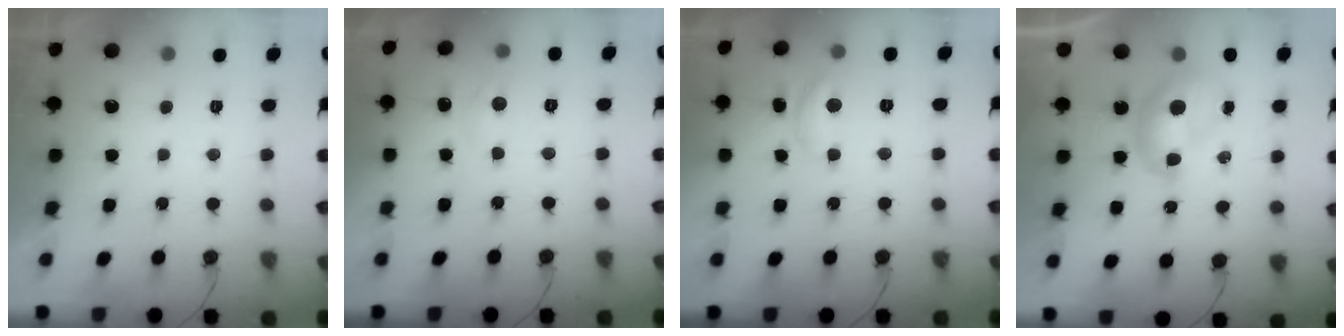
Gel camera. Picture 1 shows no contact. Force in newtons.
{"total": 5.6, "press": 5.6, "slide": 0.8}
{"total": 8.0, "press": 8.0, "slide": 0.4}
{"total": 7.2, "press": 7.2, "slide": 0.1}